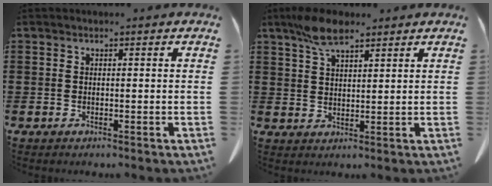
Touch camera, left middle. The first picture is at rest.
{"total": 6.5, "force": [4.5, 2.2, 4.2], "torque": [-0.092, 0.003, 0.083]}